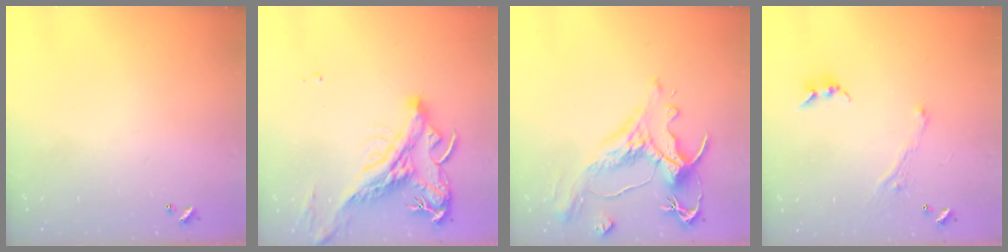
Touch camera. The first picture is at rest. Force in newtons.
{"total": 4.6, "press": 4.3, "slide": 1.7}
{"total": 1.7, "press": 0.9, "slide": 1.5}
{"total": 2.8, "press": 2.8, "slide": 0.1}